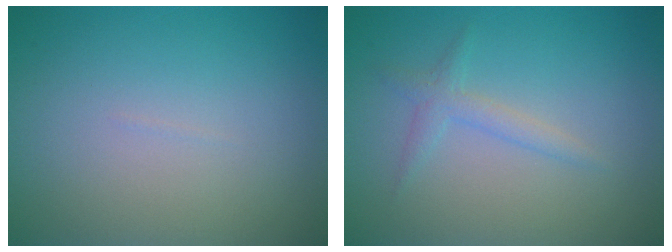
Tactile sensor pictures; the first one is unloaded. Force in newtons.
{"total": 1.5, "press": 1.5, "slide": 0.1}